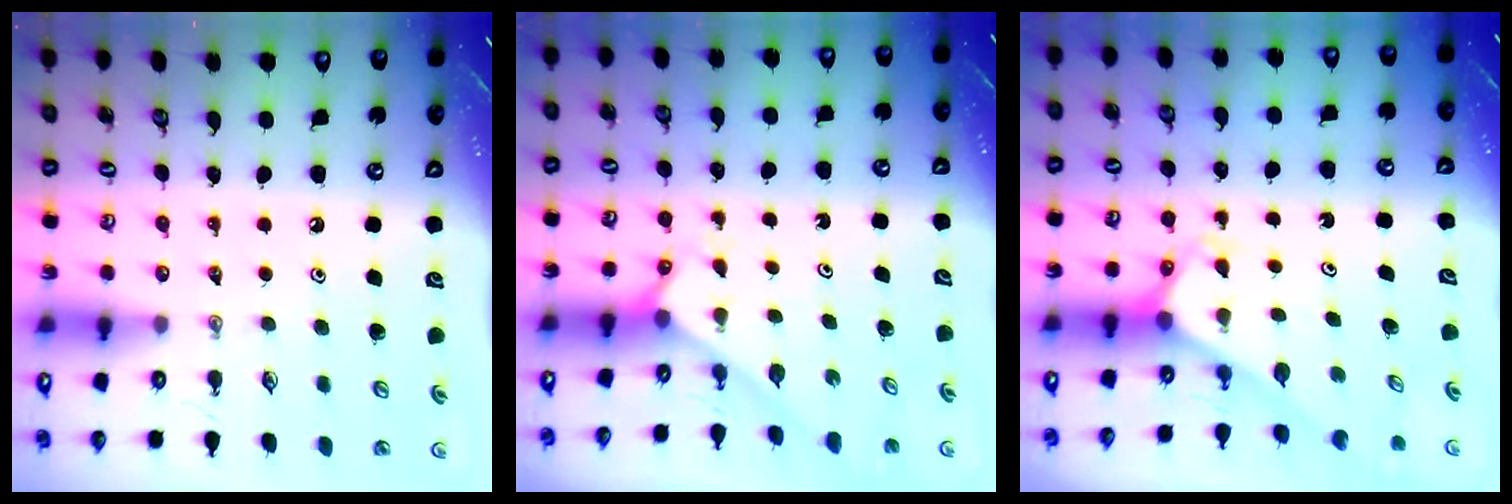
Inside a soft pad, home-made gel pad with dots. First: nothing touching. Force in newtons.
{"total": 3.5, "press": 3.5, "slide": 0.5}
{"total": 2.7, "press": 2.7, "slide": 0.2}